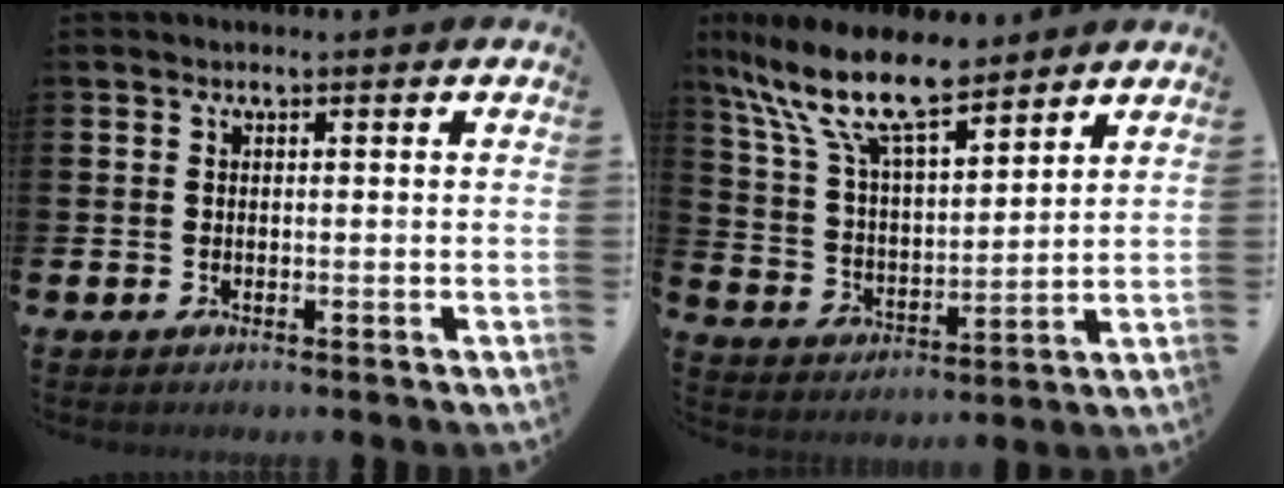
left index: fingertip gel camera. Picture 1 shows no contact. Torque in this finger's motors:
{"motor_torque": [0.75, -1.39, 1.05, 0.21]}